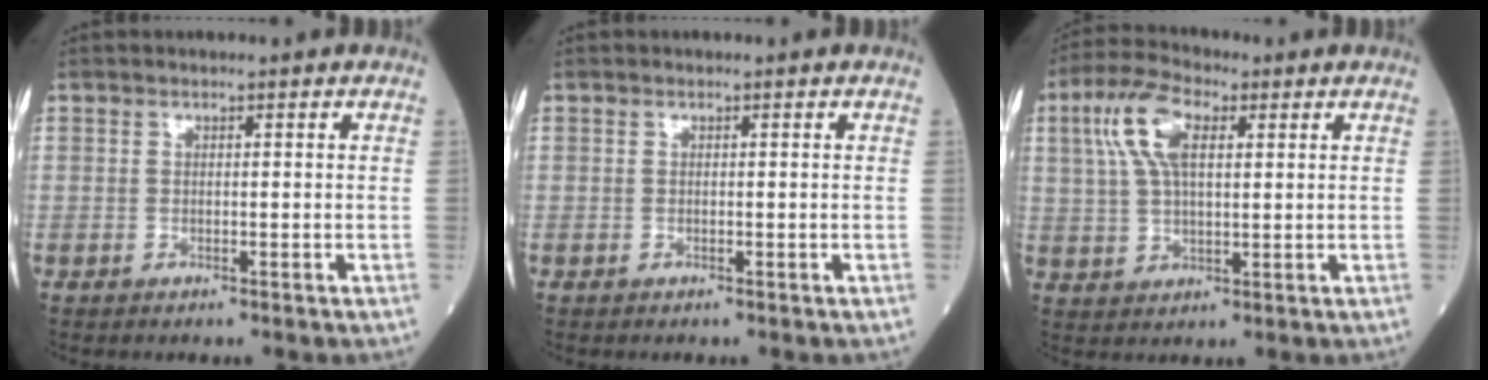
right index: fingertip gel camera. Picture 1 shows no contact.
{"total": 0.0}
{"total": 9.0, "force": [3.3, 3.4, 7.7], "torque": [-0.175, 0.024, 0.063]}